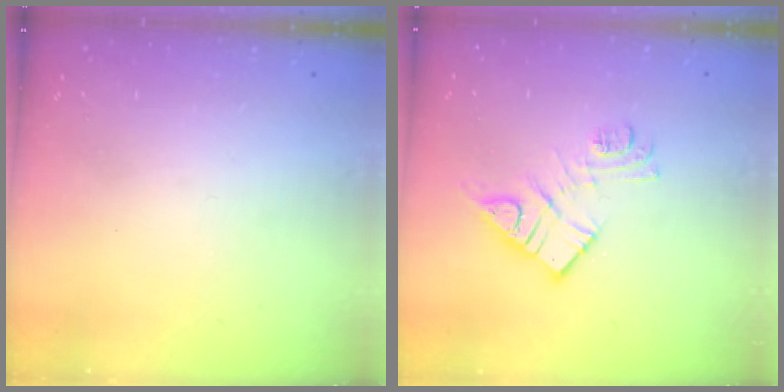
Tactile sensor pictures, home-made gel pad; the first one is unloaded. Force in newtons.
{"total": 11.3, "press": 11.3, "slide": 0.3}